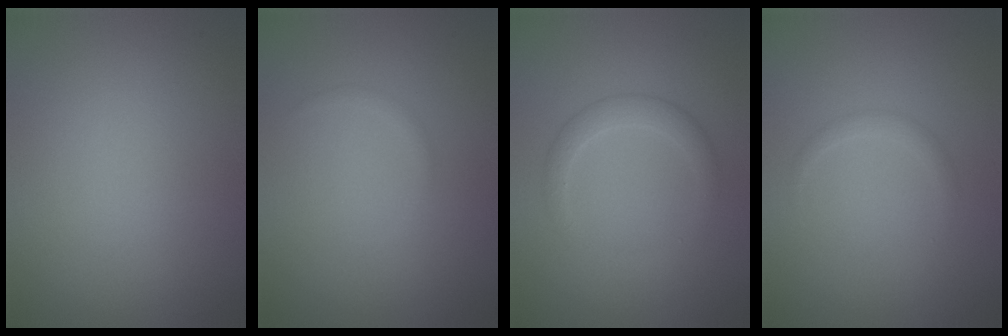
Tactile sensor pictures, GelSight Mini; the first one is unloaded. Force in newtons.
{"total": 0.5, "press": 0.5, "slide": 0.0}
{"total": 2.1, "press": 2.1, "slide": 0.2}
{"total": 0.9, "press": 0.9, "slide": 0.0}